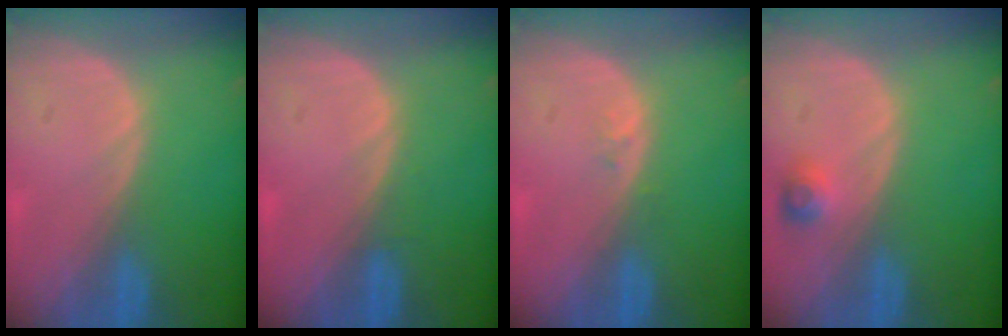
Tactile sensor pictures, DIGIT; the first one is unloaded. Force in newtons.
{"total": 0.6, "press": 0.6, "slide": 0.2}
{"total": 0.8, "press": 0.6, "slide": 0.5}
{"total": 2.3, "press": 2.2, "slide": 0.7}